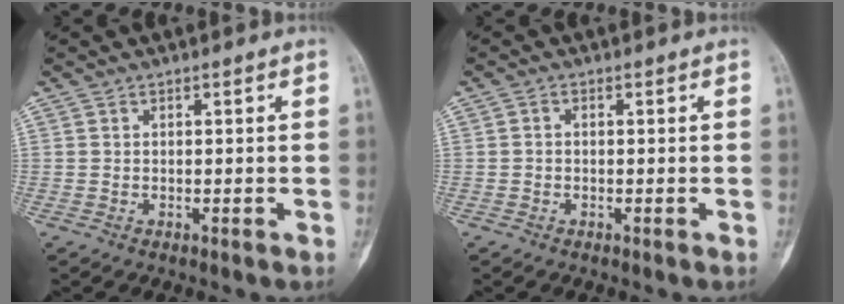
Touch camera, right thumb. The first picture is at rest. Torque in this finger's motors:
{"motor_torque": [-0.38, -0.38, 0.20, -0.13, 0.06]}